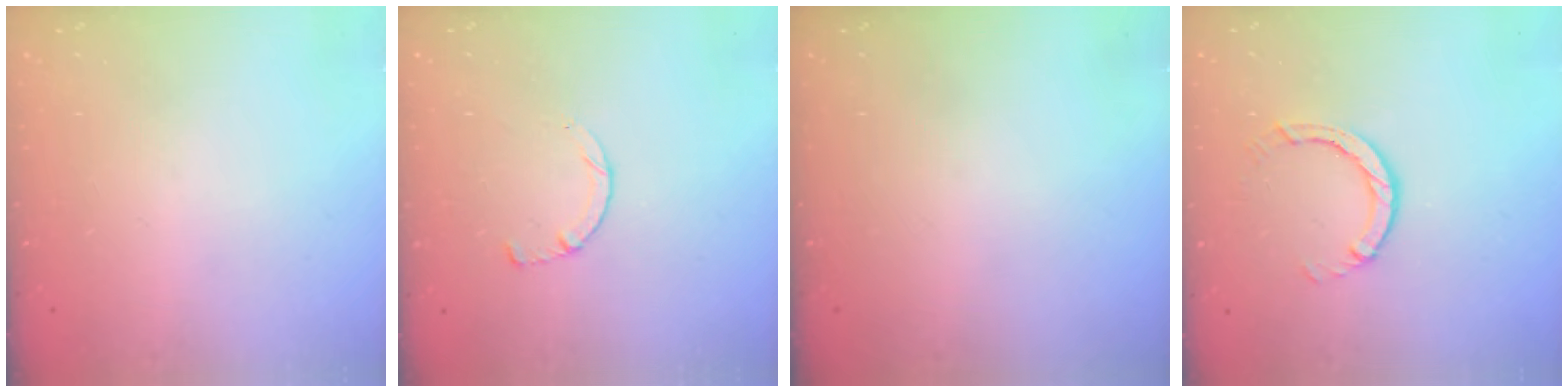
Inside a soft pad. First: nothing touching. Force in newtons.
{"total": 2.5, "press": 2.5, "slide": 0.3}
{"total": 0.0}
{"total": 2.9, "press": 2.9, "slide": 0.5}